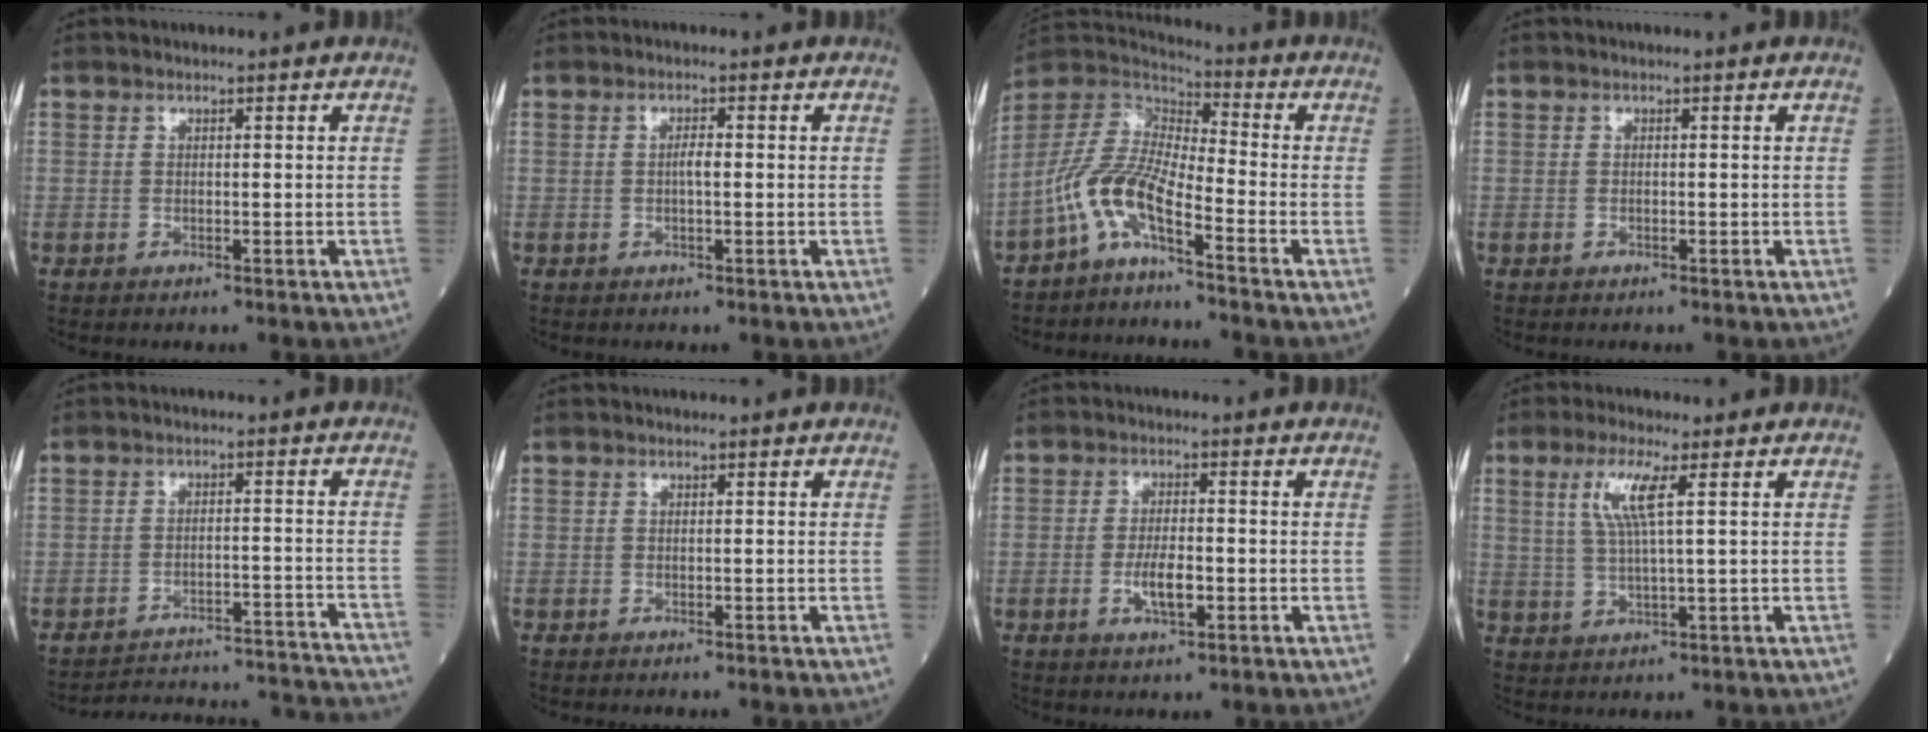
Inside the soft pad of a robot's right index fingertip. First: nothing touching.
{"total": 1.5, "force": [-0.1, 0.3, 1.5], "torque": [-0.029, 0.003, -0.003]}
{"total": 8.9, "force": [-5.3, 1.9, 6.9], "torque": [-0.160, 0.013, -0.115]}
{"total": 0.0}
{"total": 20.2, "force": [-19.9, -0.1, 3.5], "torque": [-0.040, -0.001, -0.254]}
{"total": 1.8, "force": [-1.6, 0.0, 0.7], "torque": [-0.008, -0.001, -0.021]}
{"total": 4.5, "force": [-1.3, 1.3, 4.1], "torque": [-0.078, 0.000, -0.021]}
{"total": 5.8, "force": [2.1, 0.1, 5.4], "torque": [-0.115, 0.003, 0.044]}